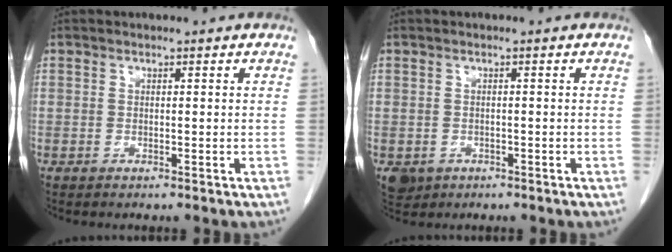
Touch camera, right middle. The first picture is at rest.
{"total": 3.1, "force": [-1.5, 2.6, 0.9], "torque": [-0.015, -0.001, -0.018]}